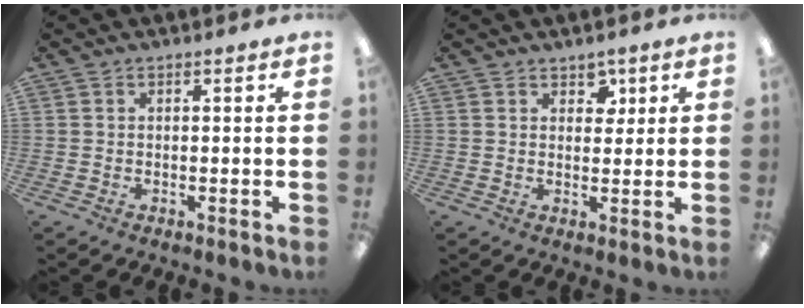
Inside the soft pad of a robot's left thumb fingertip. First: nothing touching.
{"total": 3.5, "force": [2.3, 2.4, 1.0], "torque": [0.005, -0.009, 0.036]}